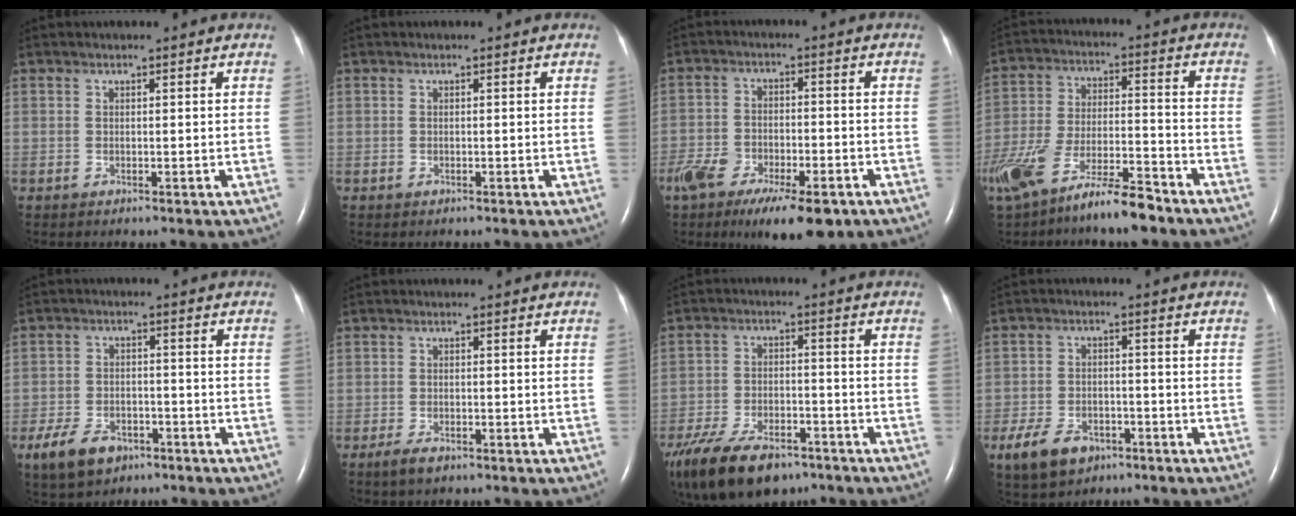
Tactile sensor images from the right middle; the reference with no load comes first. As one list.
[{"total": 0.0}, {"total": 16.2, "force": [-10.4, 6.0, 10.9], "torque": [-0.200, -0.024, -0.167]}, {"total": 16.4, "force": [-12.6, 3.8, 9.8], "torque": [-0.217, -0.010, -0.229]}, {"total": 7.6, "force": [-4.6, 4.5, 4.0], "torque": [-0.083, -0.003, -0.074]}, {"total": 2.6, "force": [-1.8, 1.0, 1.6], "torque": [-0.045, -0.005, -0.030]}, {"total": 16.6, "force": [-11.7, 7.4, 9.2], "torque": [-0.217, -0.022, -0.196]}, {"total": 8.0, "force": [-4.7, 4.9, 4.2], "torque": [-0.086, -0.002, -0.075]}]